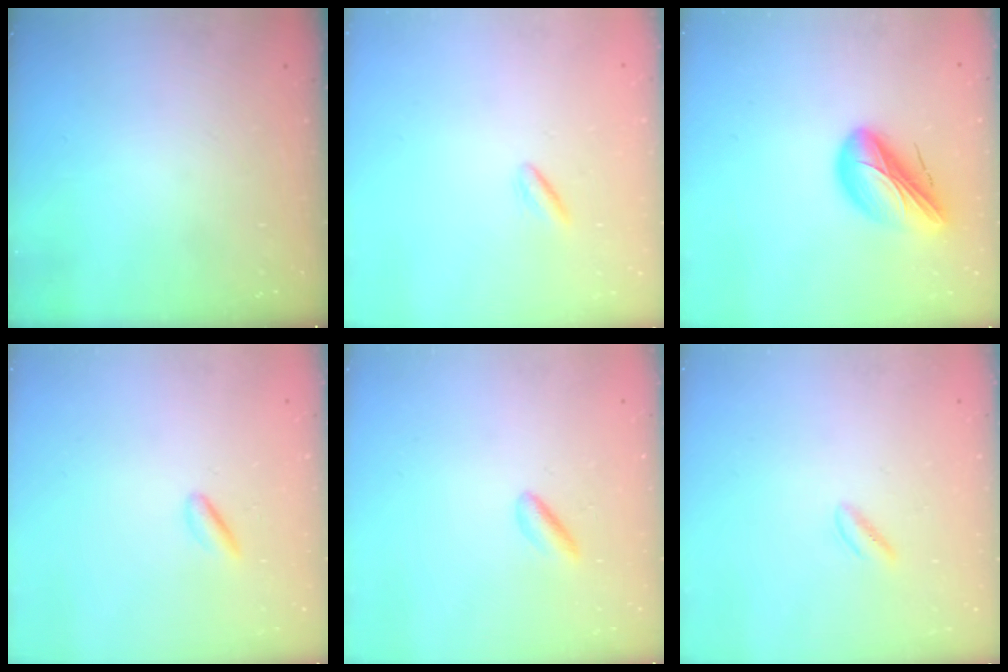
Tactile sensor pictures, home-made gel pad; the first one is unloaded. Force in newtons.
{"total": 0.9, "press": 0.7, "slide": 0.6}
{"total": 13.4, "press": 13.2, "slide": 2.2}
{"total": 2.1, "press": 2.0, "slide": 0.7}
{"total": 2.8, "press": 2.7, "slide": 0.8}
{"total": 1.6, "press": 1.2, "slide": 1.0}